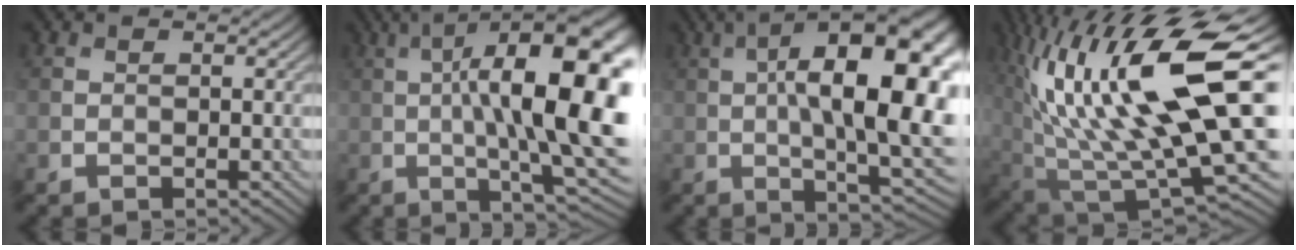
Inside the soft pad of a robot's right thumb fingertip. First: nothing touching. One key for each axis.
{"total": 19.5, "fx": 1.5, "fy": 5.9, "fz": 18.5, "tx": -0.264, "ty": 0.024, "tz": 0.020}
{"total": 20.6, "fx": 2.1, "fy": 7.8, "fz": 19.0, "tx": -0.257, "ty": 0.024, "tz": 0.023}
{"total": 20.0, "fx": 5.2, "fy": 7.0, "fz": 18.0, "tx": -0.325, "ty": 0.003, "tz": 0.096}